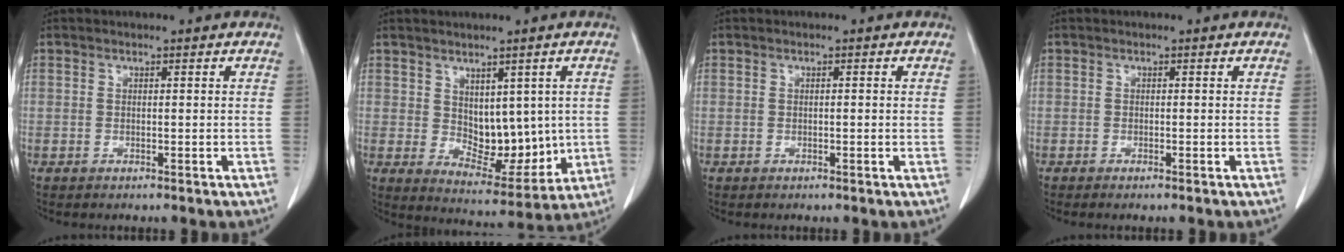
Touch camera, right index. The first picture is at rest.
{"total": 9.1, "force": [0.9, 5.3, 7.4], "torque": [-0.096, -0.007, 0.037]}
{"total": 0.6, "force": [0.0, 0.1, 0.6], "torque": [-0.012, 0.000, 0.002]}
{"total": 0.7, "force": [-0.5, -0.1, 0.4], "torque": [-0.010, -0.001, -0.009]}